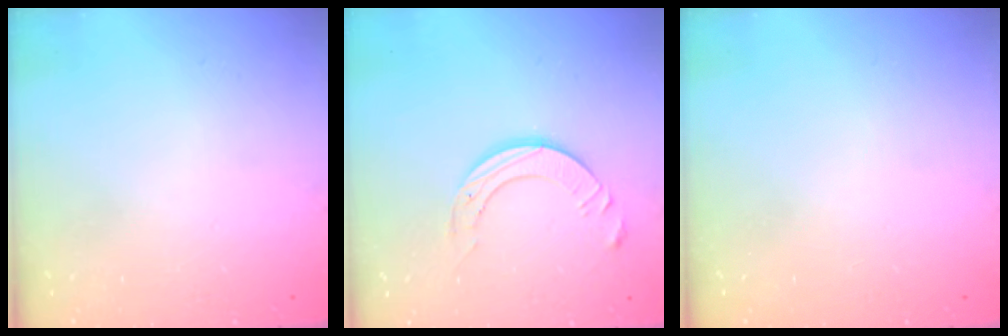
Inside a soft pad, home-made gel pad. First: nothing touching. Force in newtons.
{"total": 8.8, "press": 8.7, "slide": 0.9}
{"total": 0.0}